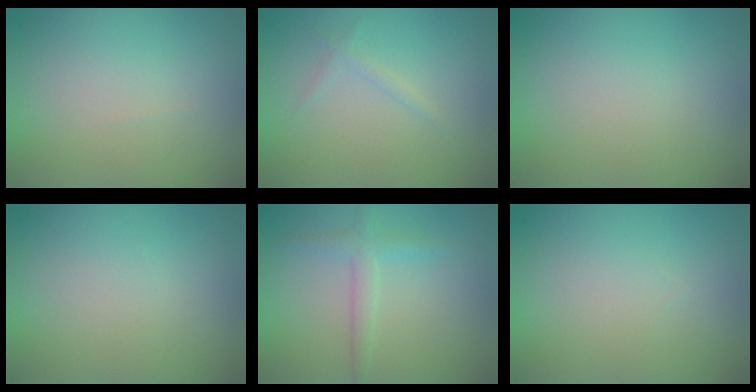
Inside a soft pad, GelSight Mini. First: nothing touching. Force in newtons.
{"total": 0.8, "press": 0.8, "slide": 0.0}
{"total": 0.0}
{"total": 0.0}
{"total": 1.8, "press": 1.8, "slide": 0.1}
{"total": 0.0}